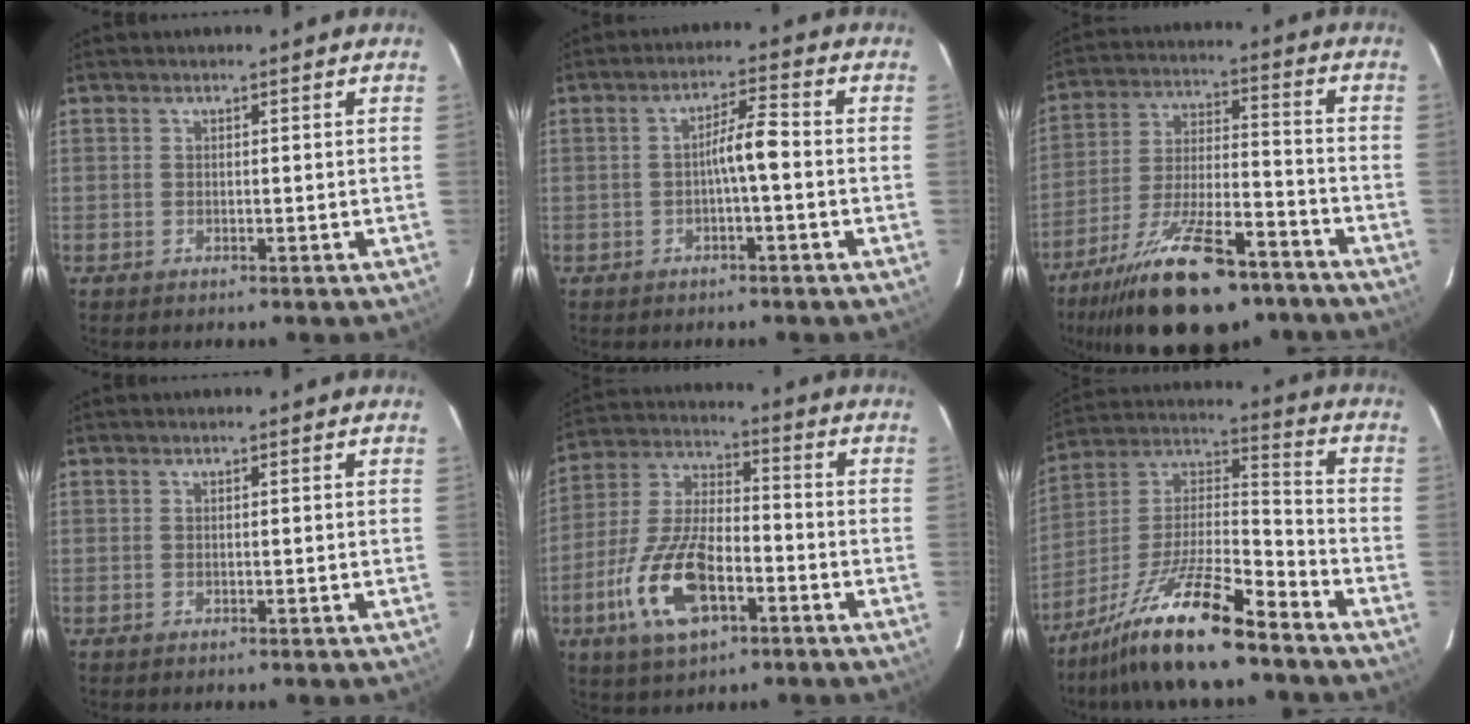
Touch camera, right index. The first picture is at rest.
{"total": 4.4, "force": [-0.7, 0.3, 4.4], "torque": [-0.070, 0.013, -0.010]}
{"total": 18.0, "force": [-12.9, 4.4, 11.8], "torque": [-0.209, -0.012, -0.225]}
{"total": 0.0}
{"total": 14.0, "force": [-5.9, 5.6, 11.4], "torque": [-0.245, 0.004, -0.106]}
{"total": 16.4, "force": [-12.0, 1.9, 11.0], "torque": [-0.214, -0.003, -0.215]}